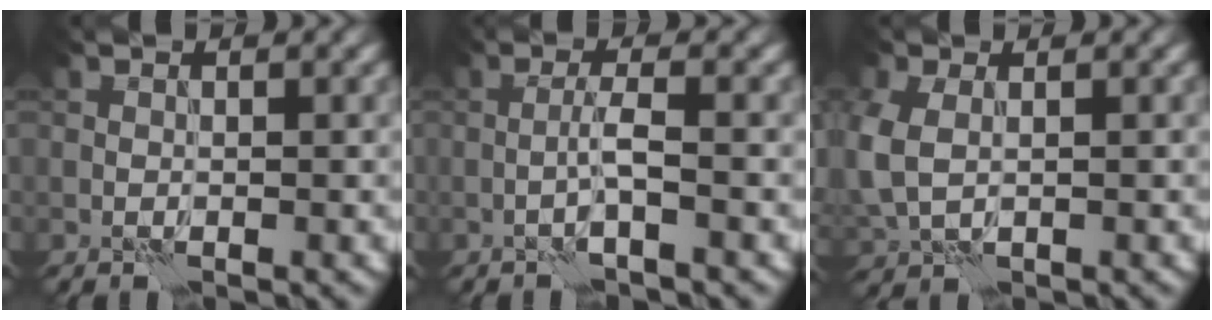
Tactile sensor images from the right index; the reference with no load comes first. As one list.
[{"total": 1.7, "force": [-0.6, -0.1, 1.6], "torque": [-0.033, 0.010, -0.017]}, {"total": 4.2, "force": [0.1, 3.2, 2.7], "torque": [-0.080, -0.005, 0.013]}]